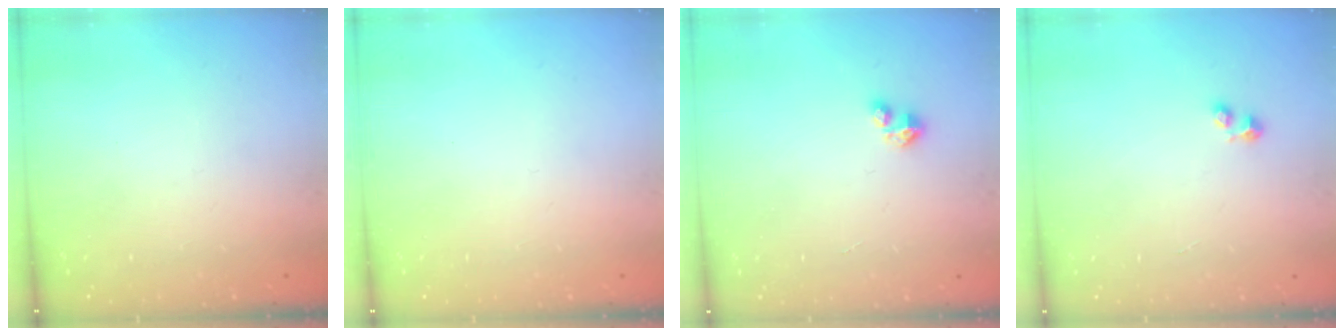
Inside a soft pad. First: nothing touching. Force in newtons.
{"total": 0.0}
{"total": 2.1, "press": 2.1, "slide": 0.2}
{"total": 2.4, "press": 2.4, "slide": 0.4}